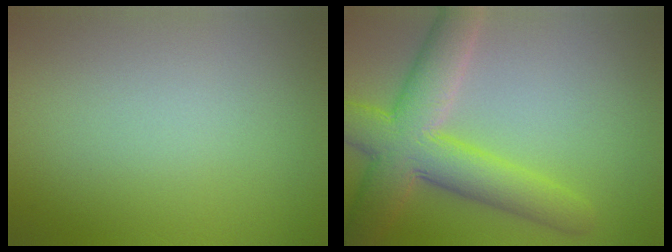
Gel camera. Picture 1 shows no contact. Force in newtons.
{"total": 8.0, "press": 8.0, "slide": 0.4}